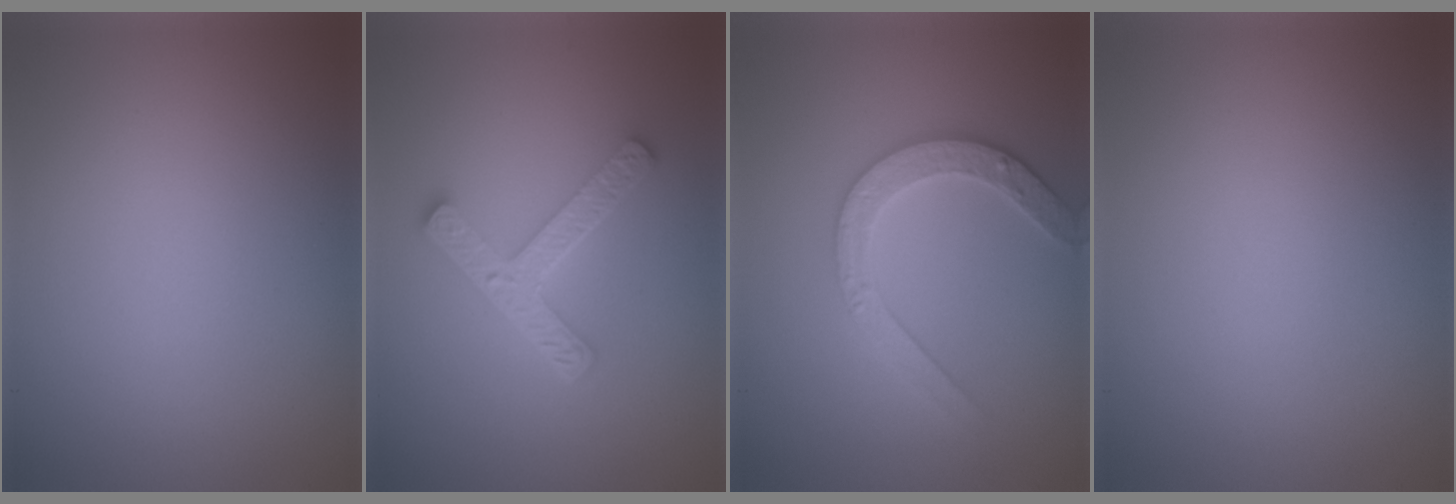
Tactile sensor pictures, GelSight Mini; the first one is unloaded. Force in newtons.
{"total": 4.7, "press": 3.6, "slide": 3.1}
{"total": 3.3, "press": 3.1, "slide": 1.2}
{"total": 0.0}